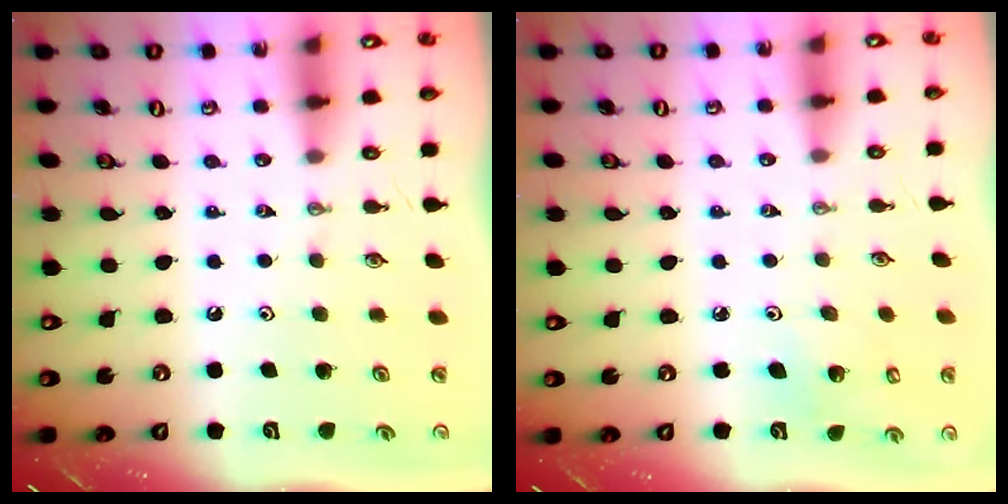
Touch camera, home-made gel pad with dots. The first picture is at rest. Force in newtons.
{"total": 4.1, "press": 3.7, "slide": 1.8}